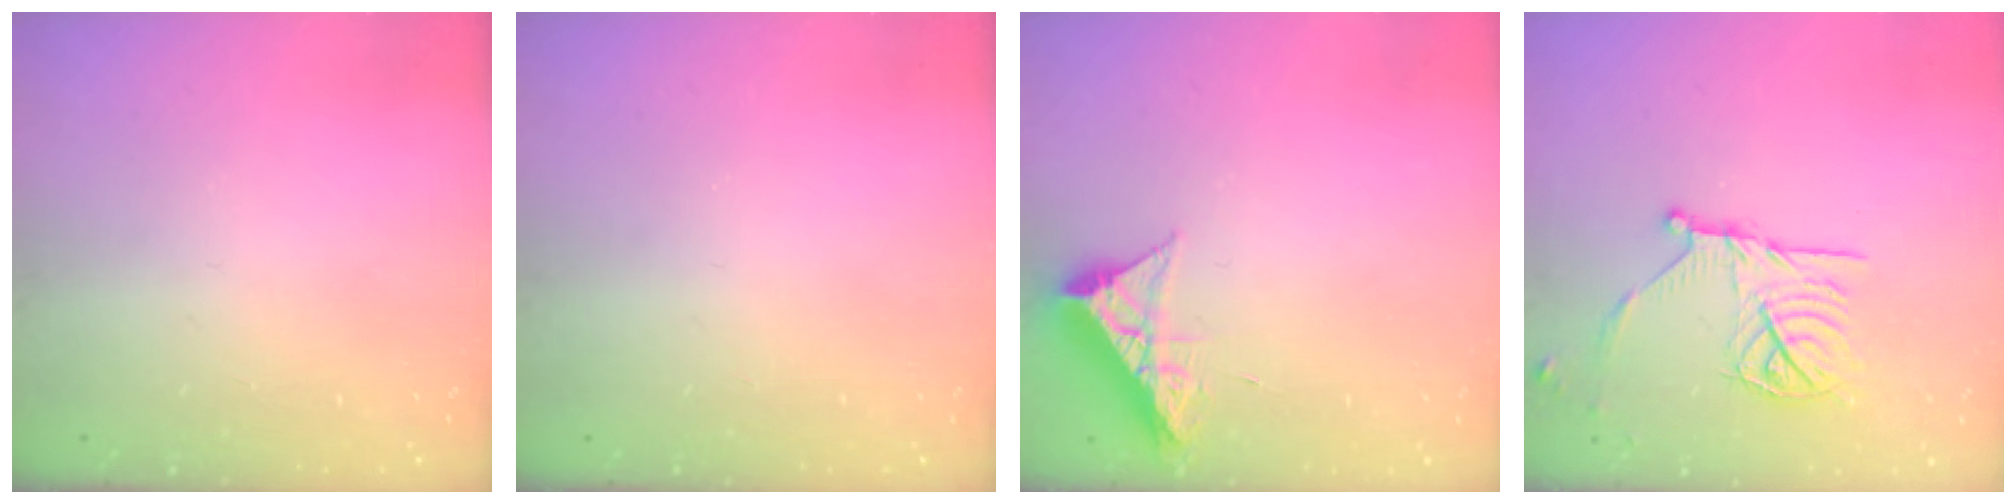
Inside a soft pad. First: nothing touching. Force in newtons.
{"total": 0.0}
{"total": 8.9, "press": 8.9, "slide": 0.3}
{"total": 16.4, "press": 16.4, "slide": 0.9}